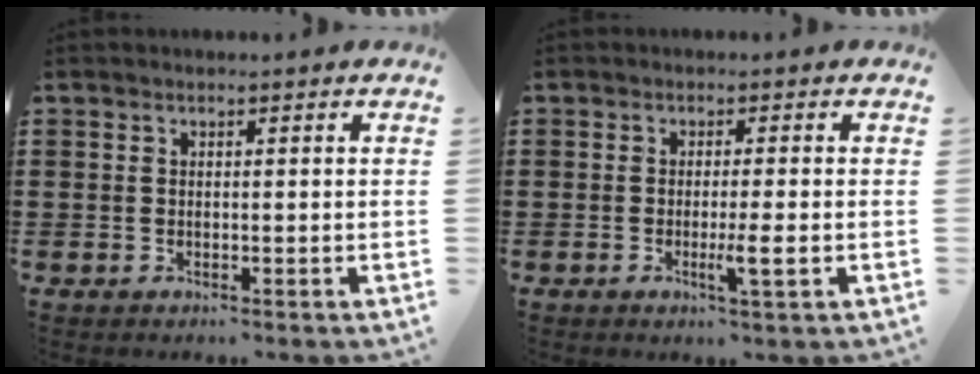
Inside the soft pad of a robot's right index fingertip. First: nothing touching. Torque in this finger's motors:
{"motor_torque": [0.95, 0.03, 0.11, 0.10]}